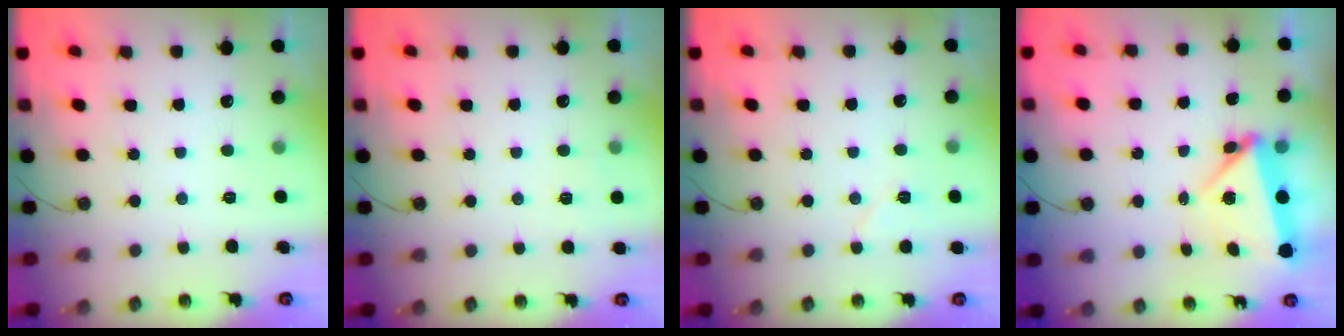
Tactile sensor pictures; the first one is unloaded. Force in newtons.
{"total": 3.4, "press": 2.2, "slide": 2.7}
{"total": 6.2, "press": 5.7, "slide": 2.5}
{"total": 6.1, "press": 6.0, "slide": 0.9}